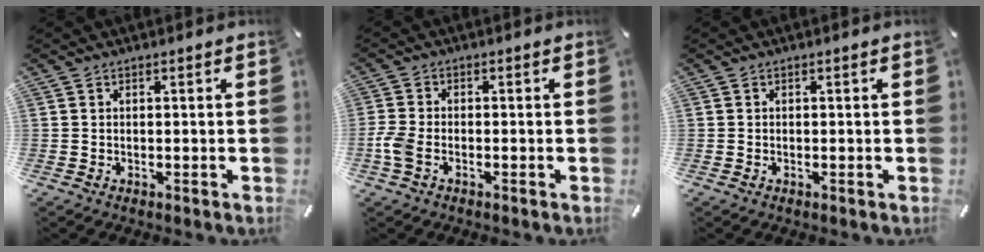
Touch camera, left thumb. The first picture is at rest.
{"total": 4.0, "force": [-1.7, 2.2, 2.9], "torque": [-0.066, 0.002, -0.033]}
{"total": 0.0}